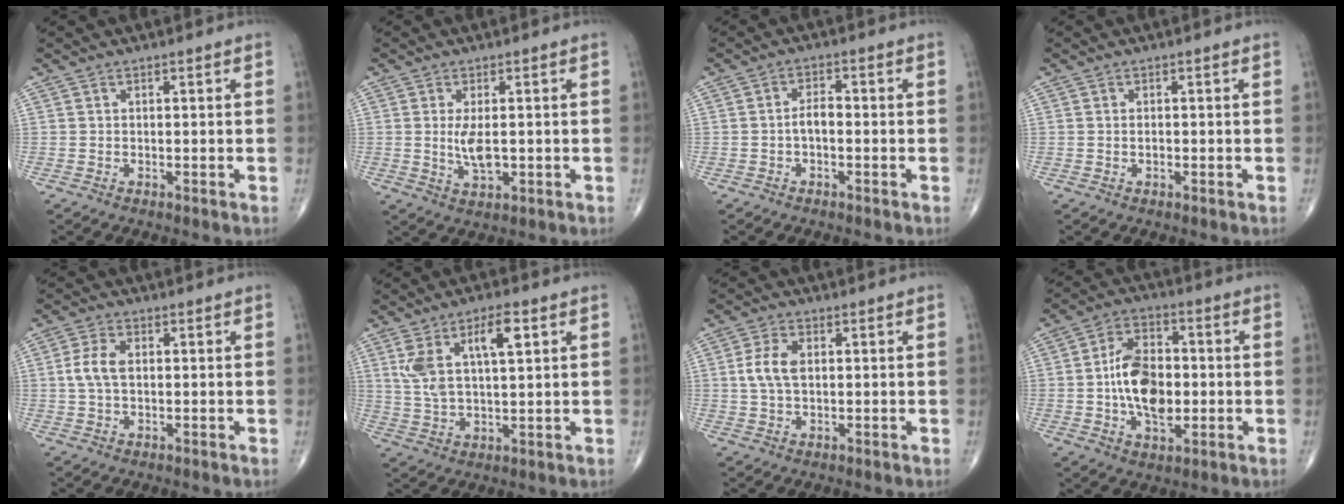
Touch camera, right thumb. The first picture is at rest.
{"total": 4.9, "force": [0.1, 2.1, 4.4], "torque": [-0.087, -0.012, 0.005]}
{"total": 2.8, "force": [-0.7, 1.4, 2.3], "torque": [-0.037, 0.014, -0.016]}
{"total": 0.8, "force": [-0.1, 0.5, 0.7], "torque": [-0.014, 0.000, 0.000]}
{"total": 4.8, "force": [0.4, 2.8, 3.9], "torque": [-0.089, 0.008, 0.004]}
{"total": 10.6, "force": [4.0, 4.2, 8.9], "torque": [-0.170, 0.001, 0.079]}
{"total": 5.4, "force": [0.7, 3.1, 4.3], "torque": [-0.095, 0.006, 0.011]}
{"total": 13.0, "force": [-0.8, 7.9, 10.4], "torque": [-0.162, 0.013, -0.016]}